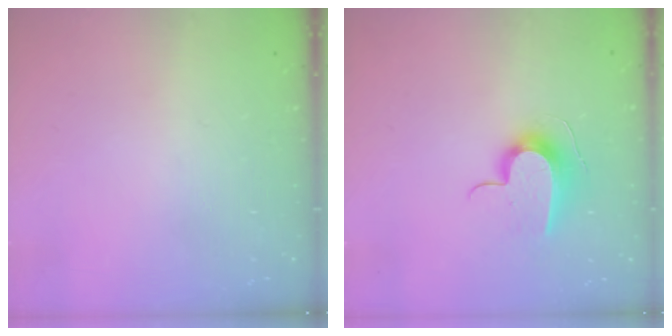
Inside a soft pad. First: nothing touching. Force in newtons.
{"total": 10.8, "press": 10.8, "slide": 0.2}